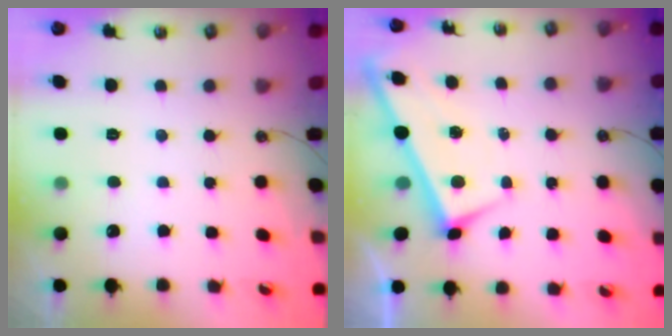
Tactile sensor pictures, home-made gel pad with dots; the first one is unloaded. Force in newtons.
{"total": 1.2, "press": 1.1, "slide": 0.4}